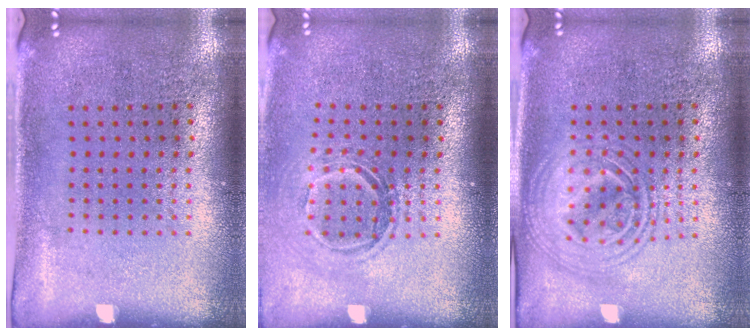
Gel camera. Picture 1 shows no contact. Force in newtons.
{"total": 1.5, "press": 1.1, "slide": 1.0}
{"total": 2.4, "press": 2.4, "slide": 0.2}